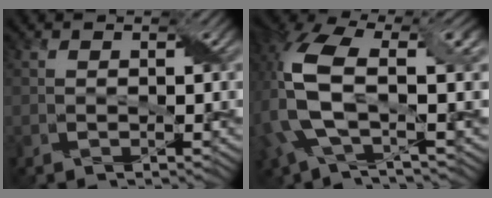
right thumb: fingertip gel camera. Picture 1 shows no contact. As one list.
[{"total": 10.6, "force": [0.0, 4.4, 9.6], "torque": [-0.221, 0.005, -0.017]}]